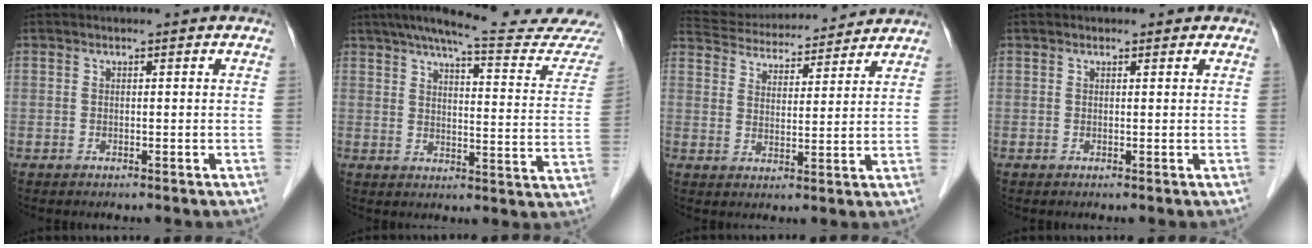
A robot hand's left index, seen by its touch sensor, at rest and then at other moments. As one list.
[{"total": 20.0, "force": [18.3, -0.5, 8.0], "torque": [-0.113, -0.059, 0.227]}, {"total": 15.5, "force": [14.7, 2.7, 4.1], "torque": [-0.072, 0.032, 0.224]}, {"total": 0.6, "force": [0.4, 0.4, 0.1], "torque": [-0.008, -0.001, 0.003]}]